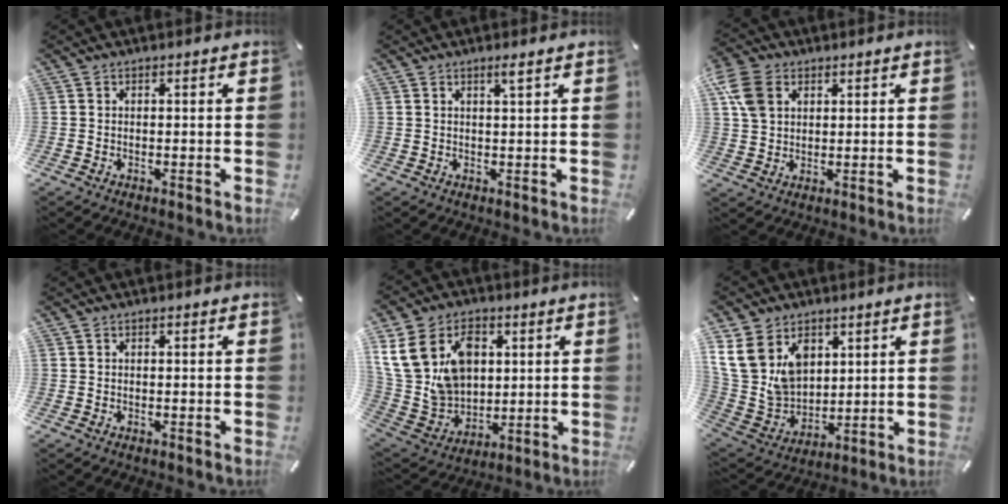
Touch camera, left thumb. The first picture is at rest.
{"total": 1.9, "force": [1.1, -0.1, 1.6], "torque": [-0.032, -0.004, 0.019]}
{"total": 8.4, "force": [3.1, 6.4, 4.6], "torque": [-0.112, 0.005, 0.059]}
{"total": 0.0}
{"total": 17.7, "force": [6.2, 13.6, 9.5], "torque": [-0.216, -0.016, 0.117]}
{"total": 15.7, "force": [7.2, 12.1, 6.9], "torque": [-0.176, -0.033, 0.138]}